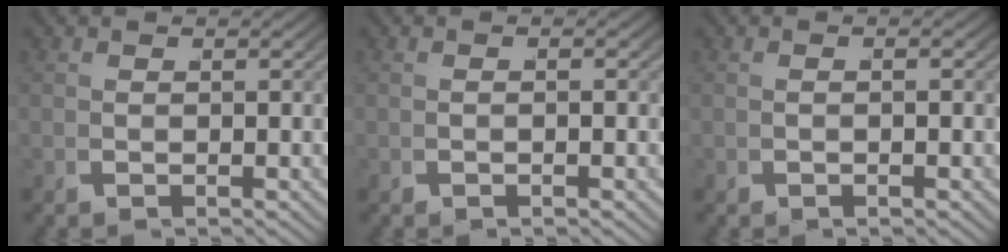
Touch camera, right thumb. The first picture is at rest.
{"total": 0.6, "force": [-0.5, 0.0, 0.4], "torque": [-0.007, 0.007, -0.010]}
{"total": 0.9, "force": [-0.5, 0.1, 0.7], "torque": [-0.015, 0.008, -0.010]}